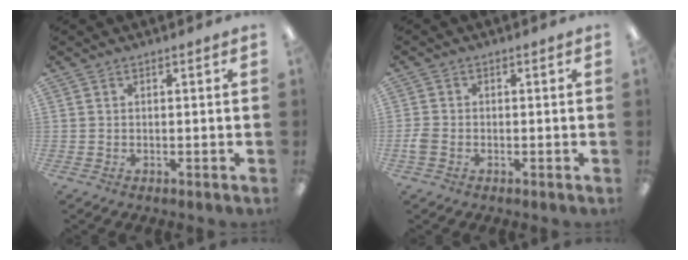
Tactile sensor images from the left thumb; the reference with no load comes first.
{"total": 2.4, "force": [-0.7, 1.7, 1.6], "torque": [-0.034, 0.002, -0.014]}